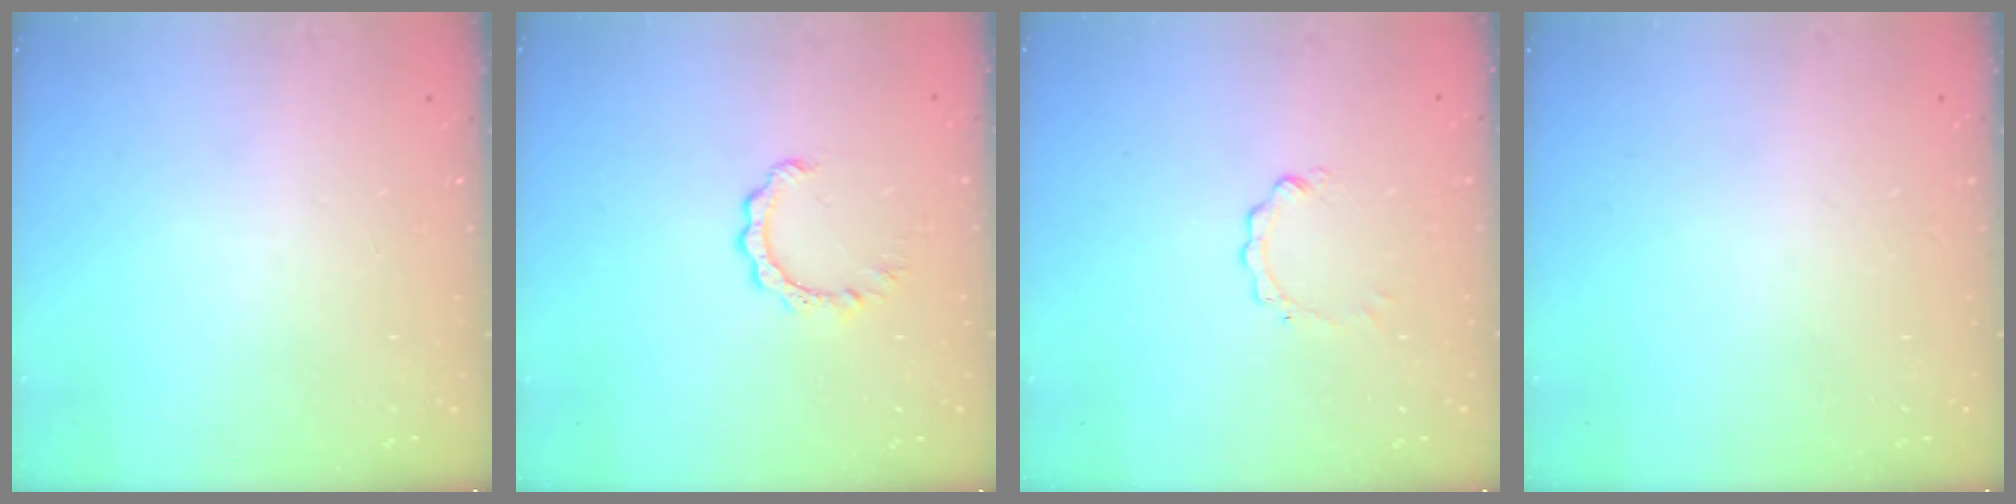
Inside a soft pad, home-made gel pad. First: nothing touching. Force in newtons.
{"total": 3.2, "press": 3.2, "slide": 0.4}
{"total": 0.8, "press": 0.8, "slide": 0.1}
{"total": 0.0}